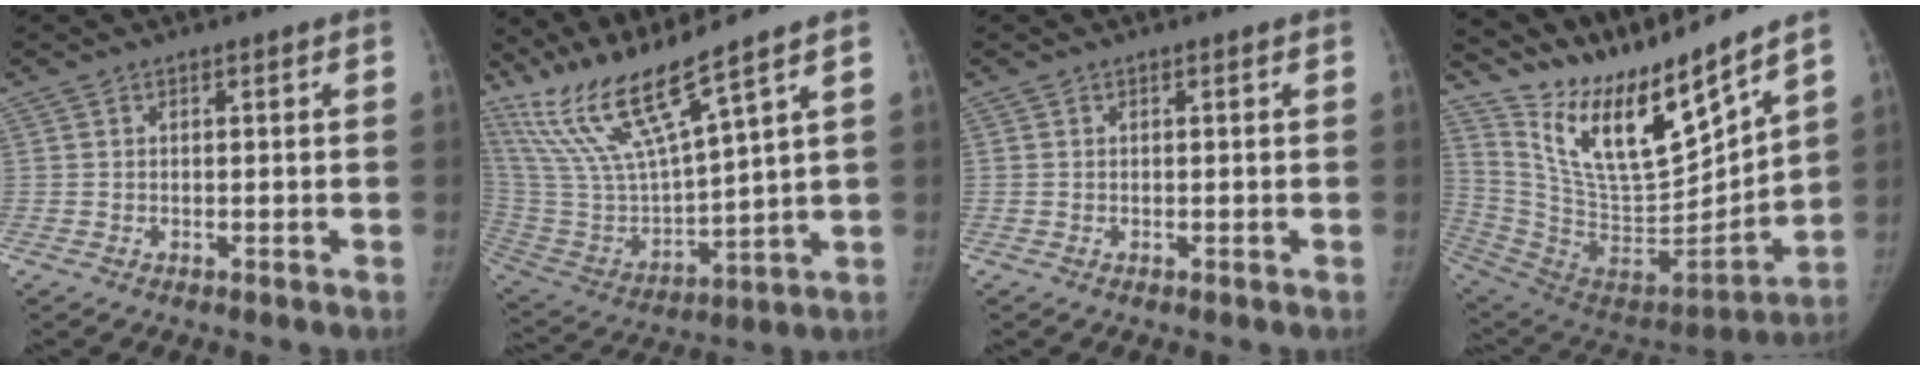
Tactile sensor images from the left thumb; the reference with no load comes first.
{"total": 15.9, "force": [12.4, 0.5, 9.9], "torque": [-0.192, -0.065, 0.262]}
{"total": 0.0}
{"total": 22.0, "force": [17.6, 4.5, 12.4], "torque": [-0.167, -0.115, 0.329]}